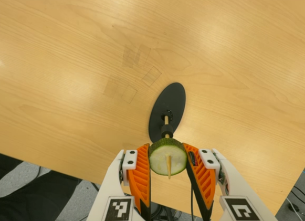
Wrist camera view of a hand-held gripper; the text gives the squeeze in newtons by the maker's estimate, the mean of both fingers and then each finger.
{"total": 10.2, "left": 9.9, "right": 10.5}